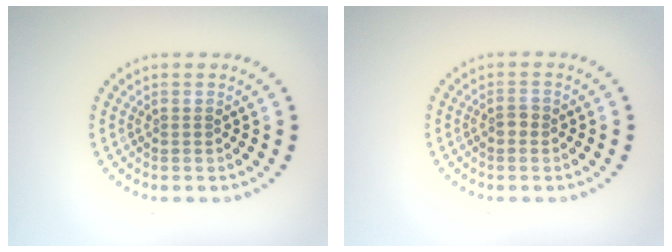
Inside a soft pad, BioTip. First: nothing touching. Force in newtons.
{"total": 1.1, "press": 1.1, "slide": 0.1}